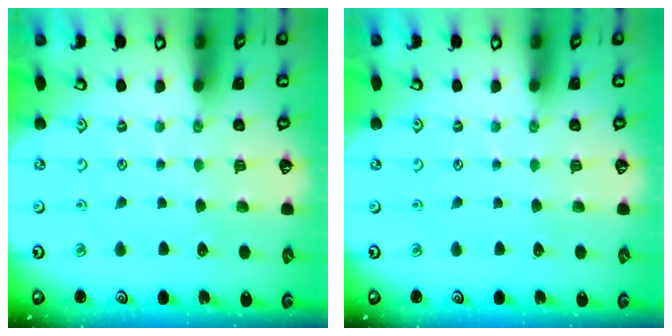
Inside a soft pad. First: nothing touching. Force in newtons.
{"total": 0.0}